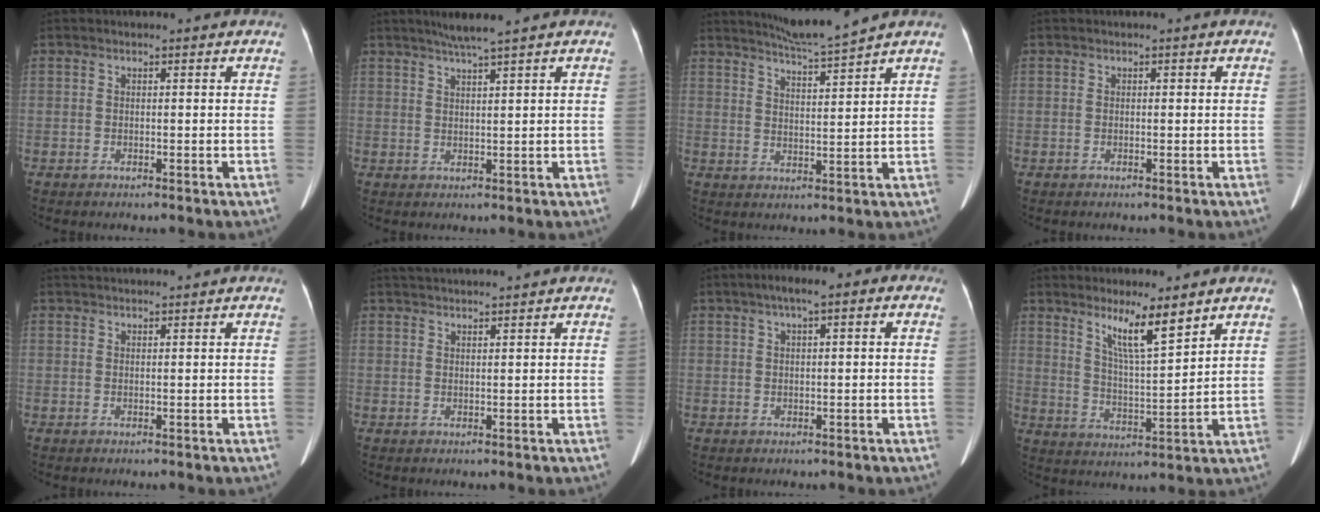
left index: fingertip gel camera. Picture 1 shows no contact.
{"total": 4.4, "force": [3.5, -0.9, 2.5], "torque": [-0.043, 0.007, 0.063]}
{"total": 6.4, "force": [5.9, -1.6, 1.9], "torque": [-0.041, -0.011, 0.106]}
{"total": 0.0}
{"total": 4.7, "force": [4.5, 0.1, 1.3], "torque": [-0.015, 0.037, 0.065]}
{"total": 7.8, "force": [7.3, -0.1, 2.8], "torque": [-0.044, 0.035, 0.104]}
{"total": 4.9, "force": [2.3, 1.4, 4.2], "torque": [-0.068, 0.025, 0.029]}
{"total": 7.8, "force": [5.6, 0.3, 5.4], "torque": [-0.101, -0.013, 0.102]}